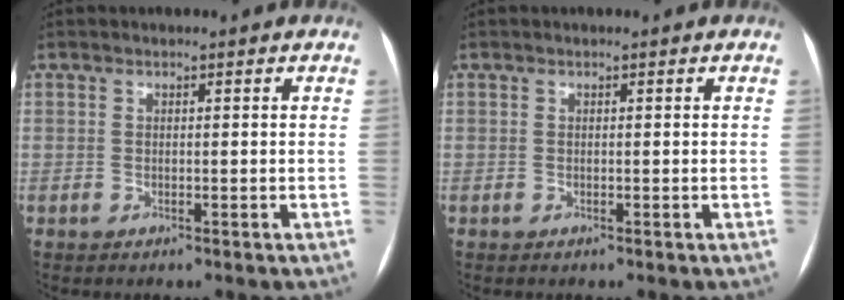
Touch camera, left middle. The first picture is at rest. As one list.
[{"total": 0.0}]